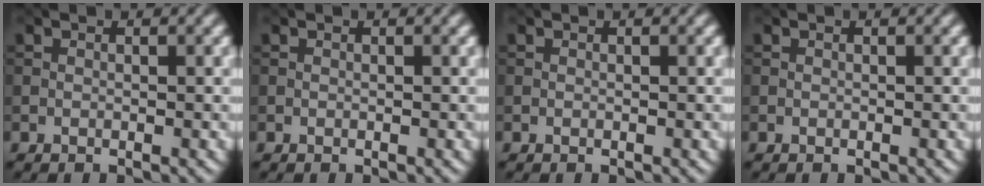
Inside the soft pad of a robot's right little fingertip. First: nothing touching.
{"total": 0.0}
{"total": 0.0}
{"total": 0.0}